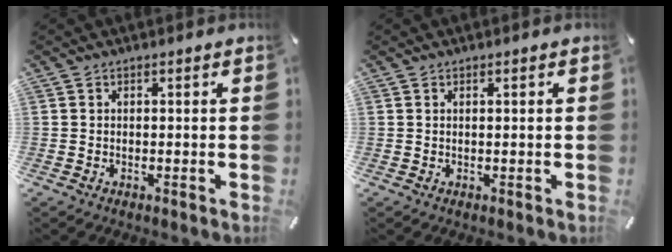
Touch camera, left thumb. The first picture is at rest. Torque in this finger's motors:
{"motor_torque": [0.10, 0.04, -0.18, -0.23, 0.00]}